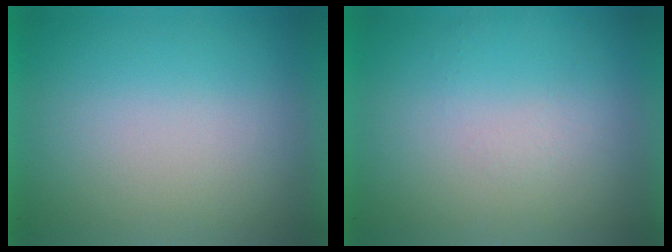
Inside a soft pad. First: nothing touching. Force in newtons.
{"total": 1.1}